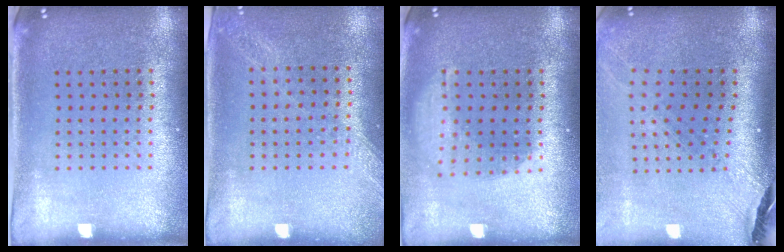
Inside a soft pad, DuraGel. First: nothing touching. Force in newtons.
{"total": 1.1, "press": 1.1, "slide": 0.2}
{"total": 1.6, "press": 1.2, "slide": 1.0}
{"total": 1.8, "press": 1.6, "slide": 0.9}